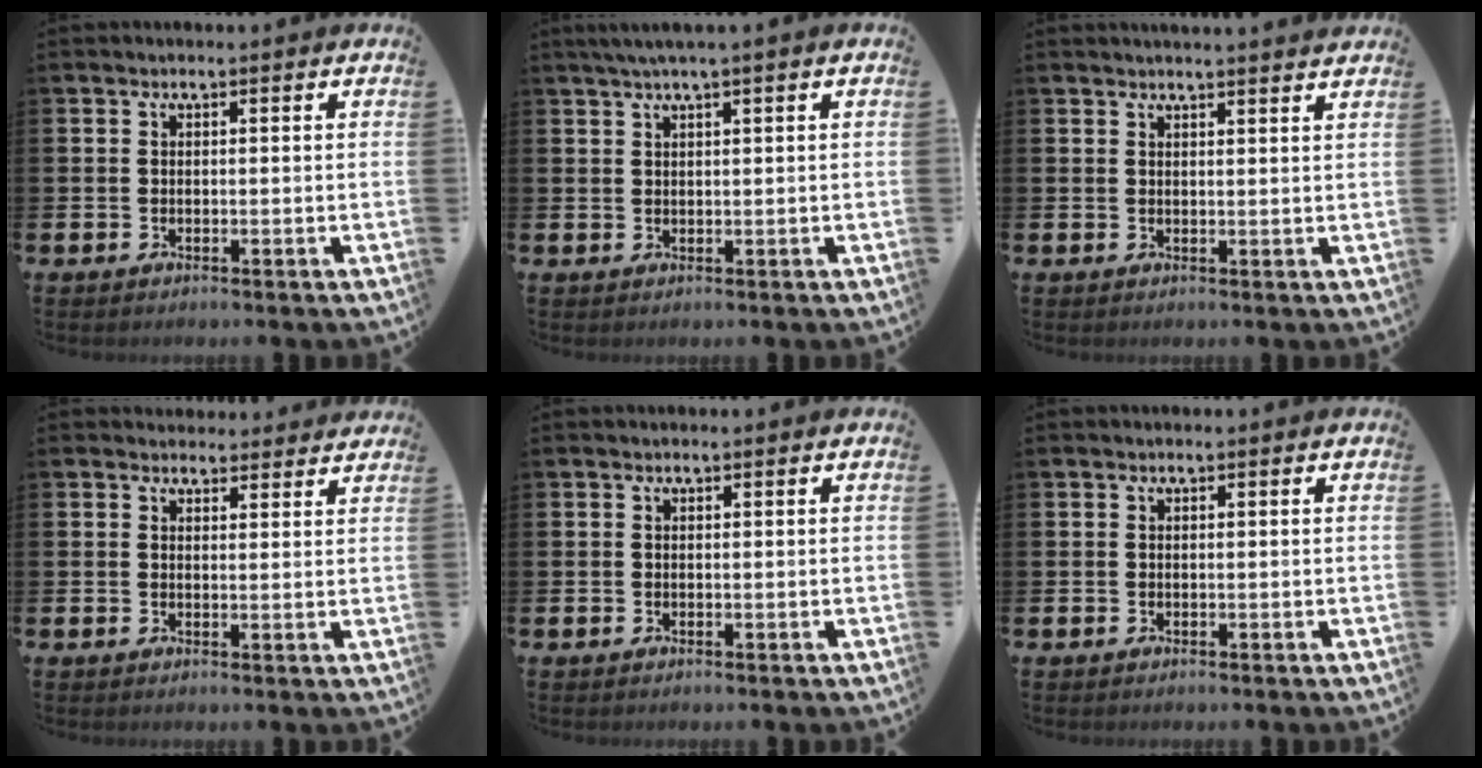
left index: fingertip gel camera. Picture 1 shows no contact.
{"total": 2.2, "force": [1.5, -0.4, 1.5], "torque": [-0.036, 0.003, 0.028]}
{"total": 2.1, "force": [2.1, -0.2, 0.0], "torque": [0.013, -0.016, 0.035]}
{"total": 2.8, "force": [2.6, 0.8, -0.2], "torque": [0.009, -0.014, 0.047]}
{"total": 0.0}
{"total": 0.0}